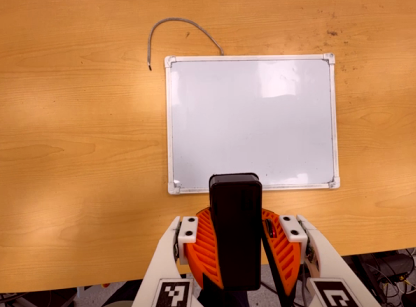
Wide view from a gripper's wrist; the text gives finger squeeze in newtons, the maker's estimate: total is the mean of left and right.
{"total": 10.6, "left": 10.8, "right": 10.5}